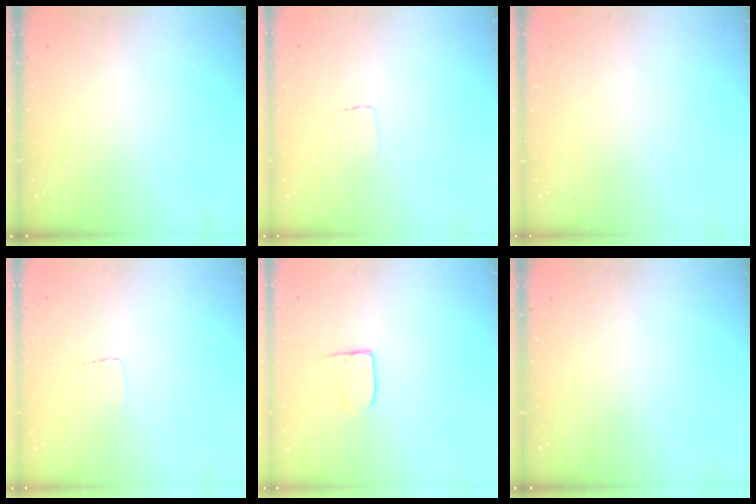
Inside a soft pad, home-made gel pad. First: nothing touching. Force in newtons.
{"total": 2.3, "press": 2.3, "slide": 0.1}
{"total": 0.0}
{"total": 2.3, "press": 2.3, "slide": 0.1}
{"total": 6.3, "press": 6.2, "slide": 0.5}
{"total": 0.0}